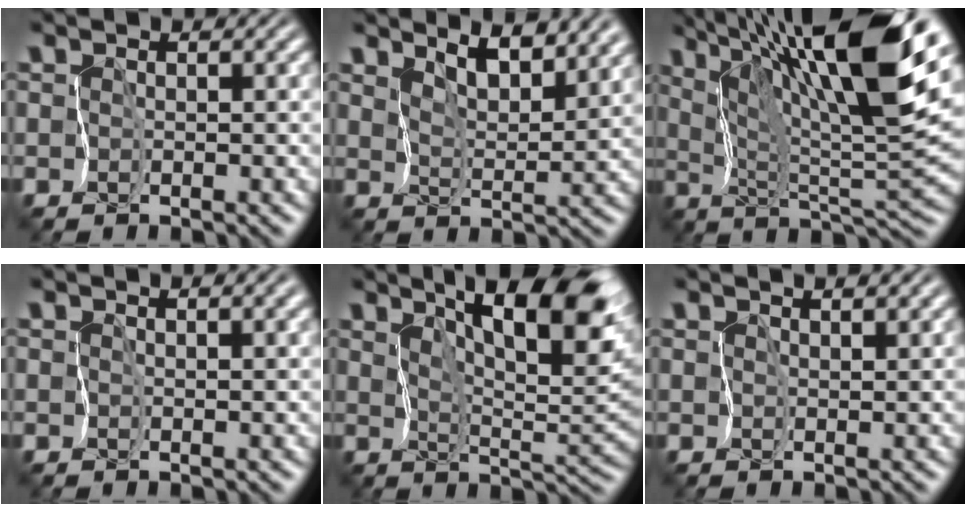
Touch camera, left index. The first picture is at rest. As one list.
[{"total": 4.4, "force": [3.7, 0.9, 2.2], "torque": [-0.038, -0.003, 0.063]}, {"total": 15.0, "force": [8.7, 2.6, 11.9], "torque": [-0.195, 0.009, 0.150]}, {"total": 2.7, "force": [1.5, 0.9, 2.1], "torque": [-0.024, 0.002, 0.027]}, {"total": 11.6, "force": [6.6, 2.8, 9.1], "torque": [-0.135, 0.008, 0.103]}, {"total": 3.5, "force": [2.4, 1.3, 2.2], "torque": [-0.025, 0.011, 0.030]}]